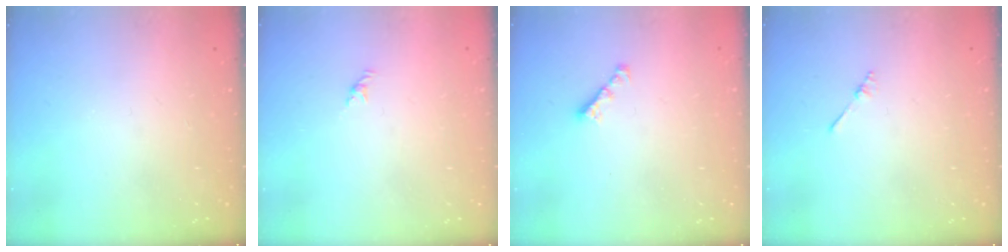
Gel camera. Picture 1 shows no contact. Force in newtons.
{"total": 1.1, "press": 1.0, "slide": 0.5}
{"total": 2.1, "press": 2.0, "slide": 0.6}
{"total": 2.0, "press": 2.0, "slide": 0.3}